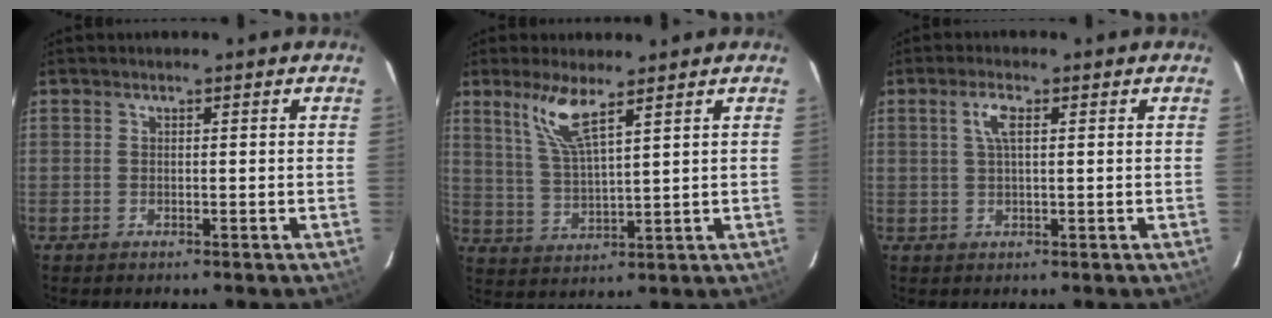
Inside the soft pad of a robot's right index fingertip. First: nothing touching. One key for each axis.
{"total": 7.6, "fx": 4.9, "fy": 1.2, "fz": 5.6, "tx": -0.119, "ty": -0.004, "tz": 0.106}
{"total": 3.2, "fx": 1.0, "fy": 0.9, "fz": 2.9, "tx": -0.060, "ty": 0.006, "tz": 0.020}